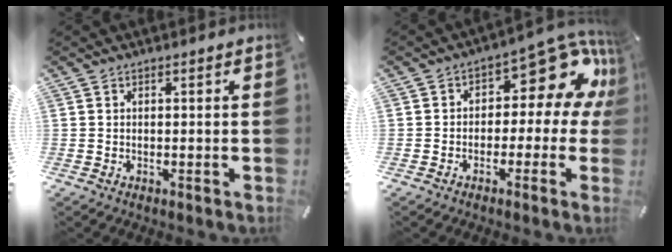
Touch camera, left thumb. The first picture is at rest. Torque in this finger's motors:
{"motor_torque": [0.35, 0.28, 0.37, 0.37, 0.05]}